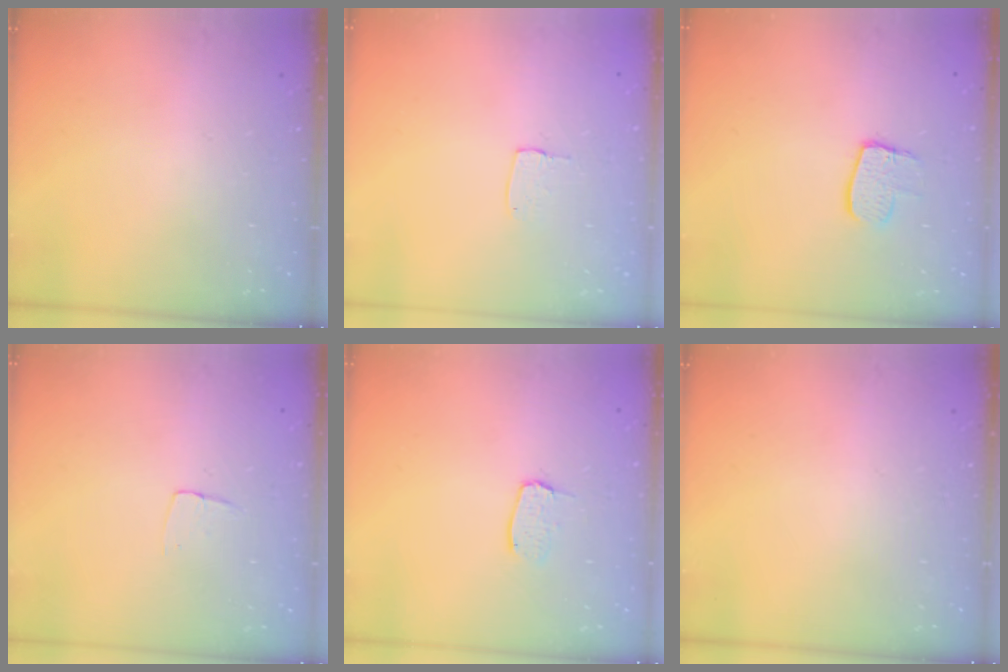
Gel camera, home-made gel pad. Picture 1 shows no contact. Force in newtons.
{"total": 3.5, "press": 3.5, "slide": 0.1}
{"total": 8.0, "press": 8.0, "slide": 0.5}
{"total": 3.4, "press": 3.4, "slide": 0.2}
{"total": 4.9, "press": 4.9, "slide": 0.3}
{"total": 0.0}